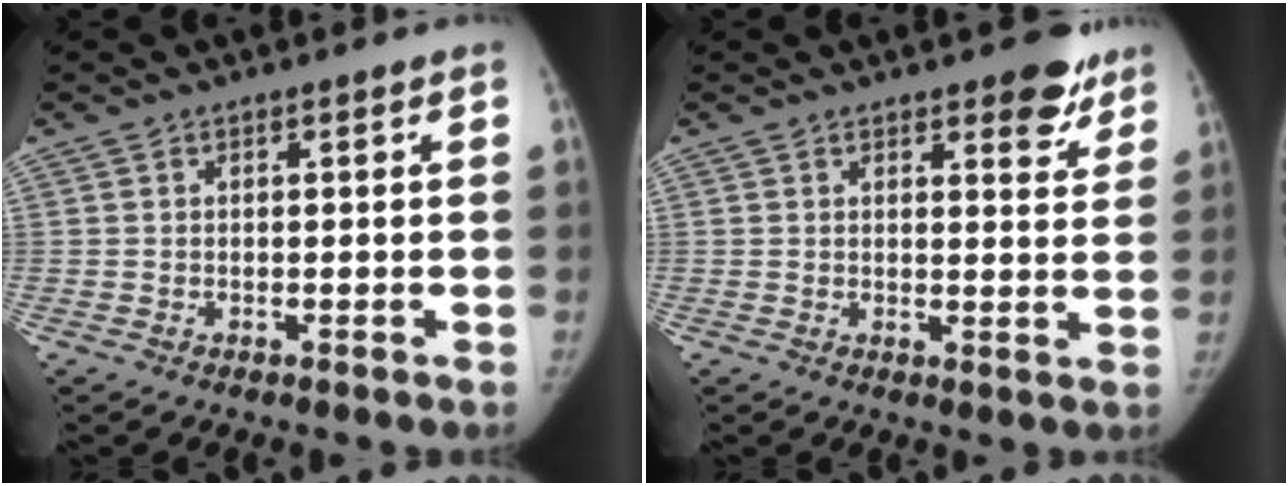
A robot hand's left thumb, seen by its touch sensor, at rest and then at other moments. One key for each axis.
{"total": 6.2, "fx": 4.3, "fy": 2.6, "fz": 3.6, "tx": -0.009, "ty": -0.023, "tz": 0.050}